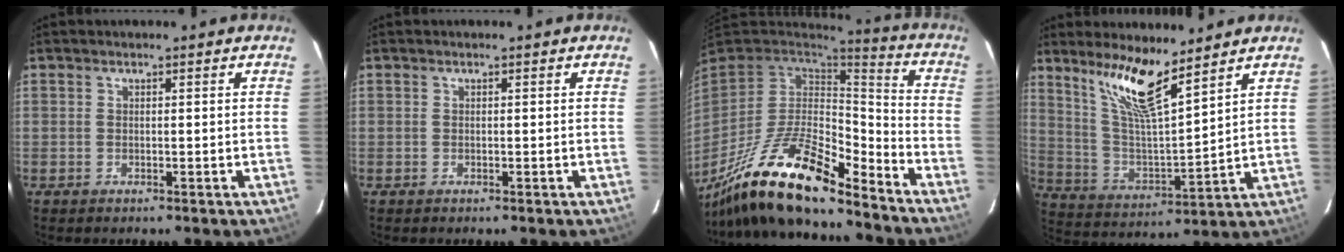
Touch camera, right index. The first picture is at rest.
{"total": 0.0}
{"total": 21.0, "force": [-14.9, 5.8, 13.7], "torque": [-0.274, -0.032, -0.272]}
{"total": 12.5, "force": [9.1, 1.3, 8.4], "torque": [-0.155, -0.005, 0.185]}